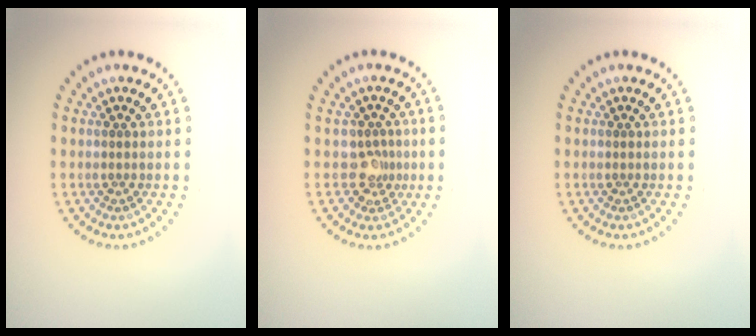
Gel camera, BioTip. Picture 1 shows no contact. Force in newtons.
{"total": 2.2, "press": 1.6, "slide": 1.4}
{"total": 0.0}